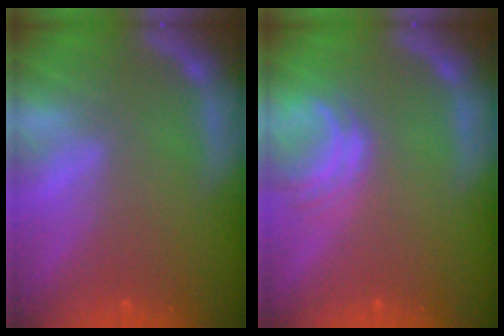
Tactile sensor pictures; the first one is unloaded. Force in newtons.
{"total": 3.0}